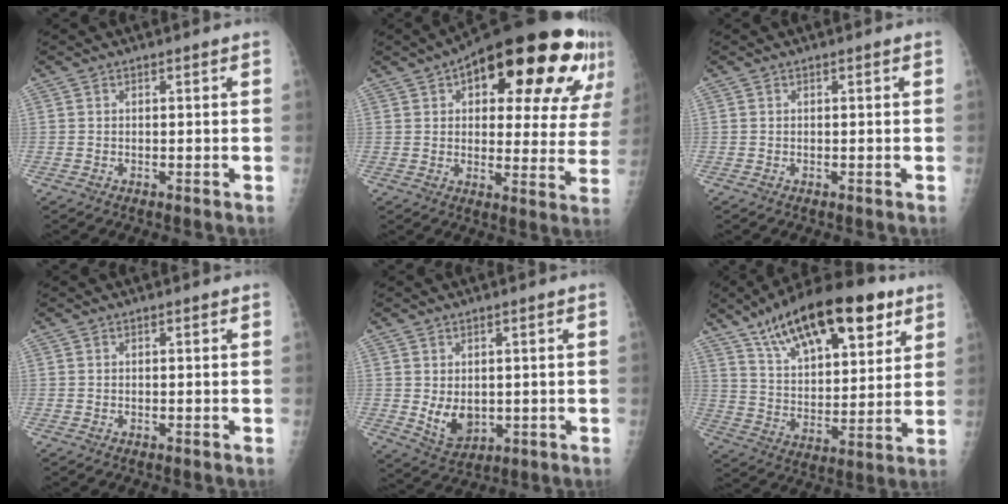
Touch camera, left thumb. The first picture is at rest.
{"total": 27.4, "force": [13.4, 11.1, 21.1], "torque": [-0.252, 0.002, 0.184]}
{"total": 0.0}
{"total": 0.0}
{"total": 6.0, "force": [0.0, 4.4, 4.1], "torque": [-0.055, -0.017, 0.019]}
{"total": 23.9, "force": [13.9, 10.2, 16.5], "torque": [-0.238, -0.034, 0.231]}